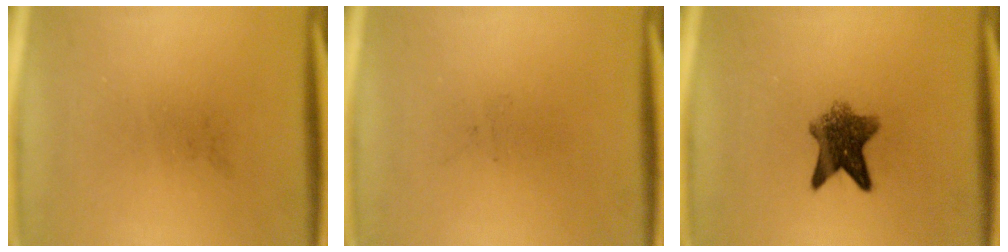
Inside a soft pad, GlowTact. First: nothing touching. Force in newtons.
{"total": 0.0}
{"total": 7.0}